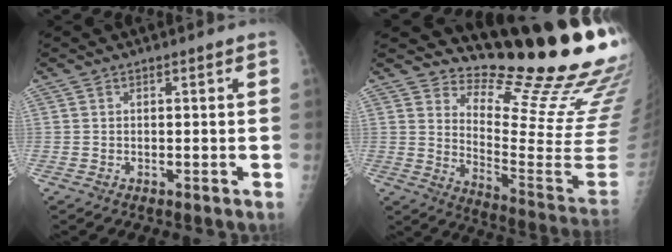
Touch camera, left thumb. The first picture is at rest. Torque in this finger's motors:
{"motor_torque": [0.74, 0.27, 0.36, -2.34, 0.01]}